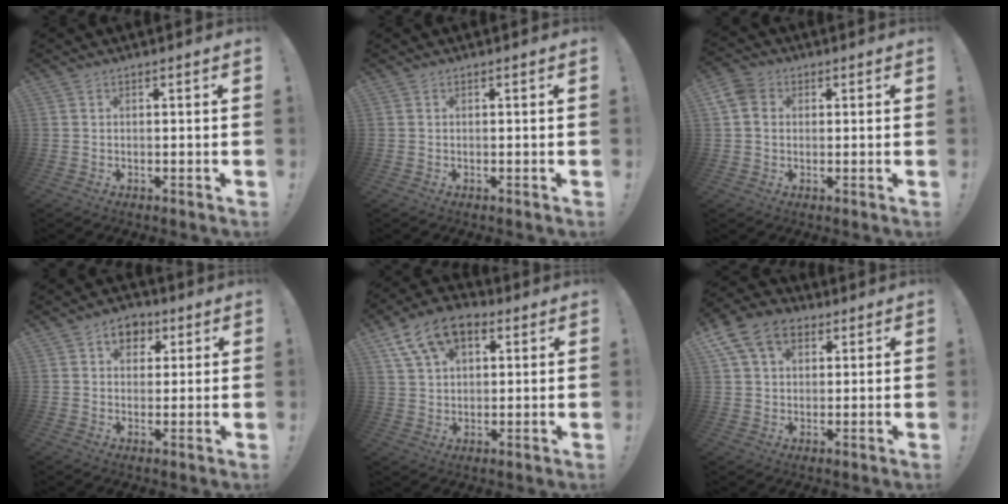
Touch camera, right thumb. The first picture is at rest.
{"total": 0.0}
{"total": 6.6, "force": [1.5, 5.5, 3.3], "torque": [-0.070, 0.004, 0.028]}
{"total": 6.9, "force": [2.7, 5.5, 3.1], "torque": [-0.032, -0.008, 0.048]}
{"total": 13.5, "force": [6.4, 8.5, 8.2], "torque": [-0.148, -0.024, 0.123]}
{"total": 12.4, "force": [5.8, 8.7, 6.7], "torque": [-0.115, -0.013, 0.116]}